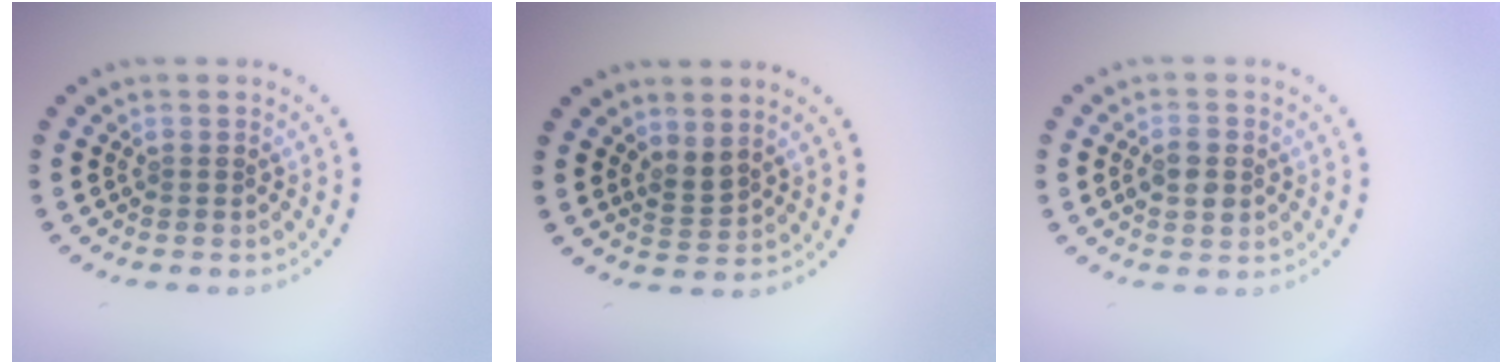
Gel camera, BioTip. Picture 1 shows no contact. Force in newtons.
{"total": 1.9, "press": 1.4, "slide": 1.3}
{"total": 2.7, "press": 2.7, "slide": 0.1}